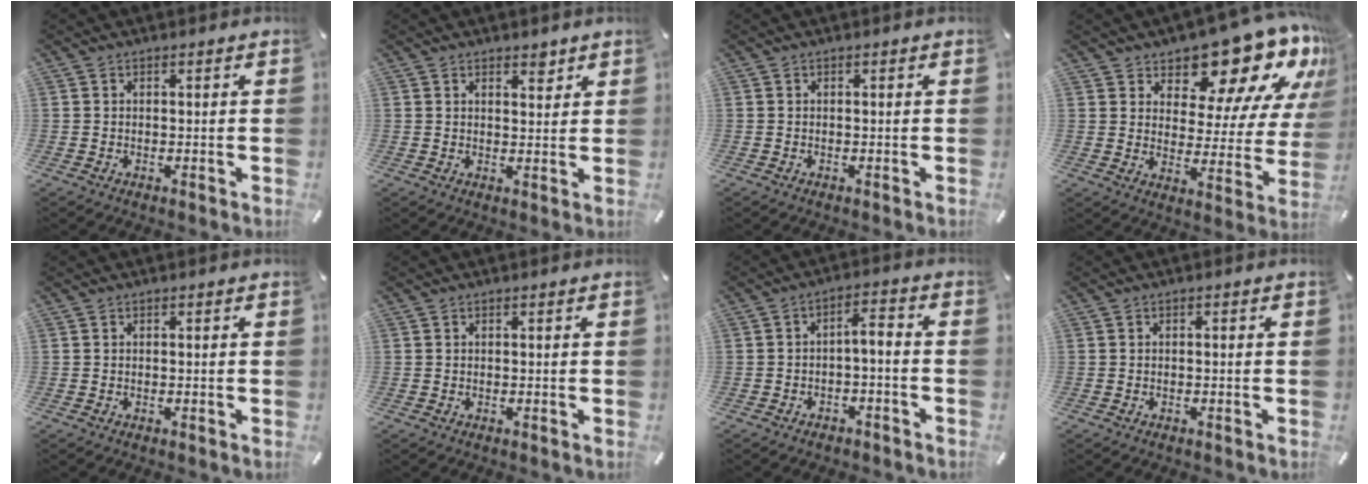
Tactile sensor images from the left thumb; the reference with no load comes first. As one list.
[{"total": 3.2, "force": [2.3, 1.9, 1.1], "torque": [0.005, -0.015, 0.034]}, {"total": 0.0}, {"total": 16.3, "force": [12.6, 7.4, 7.2], "torque": [-0.103, -0.106, 0.210]}, {"total": 0.0}, {"total": 0.0}, {"total": 4.0, "force": [-2.6, 1.8, 2.4], "torque": [-0.042, 0.018, -0.052]}, {"total": 0.7, "force": [-0.5, 0.2, 0.4], "torque": [-0.010, -0.003, -0.008]}]